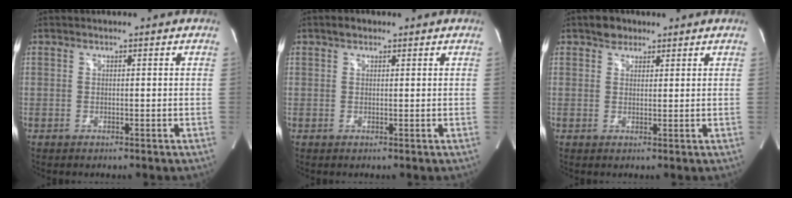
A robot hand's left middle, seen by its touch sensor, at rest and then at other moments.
{"total": 1.4, "force": [1.0, 0.8, 0.6], "torque": [-0.015, 0.008, 0.014]}
{"total": 2.6, "force": [1.8, 1.7, 0.6], "torque": [-0.012, 0.008, 0.028]}